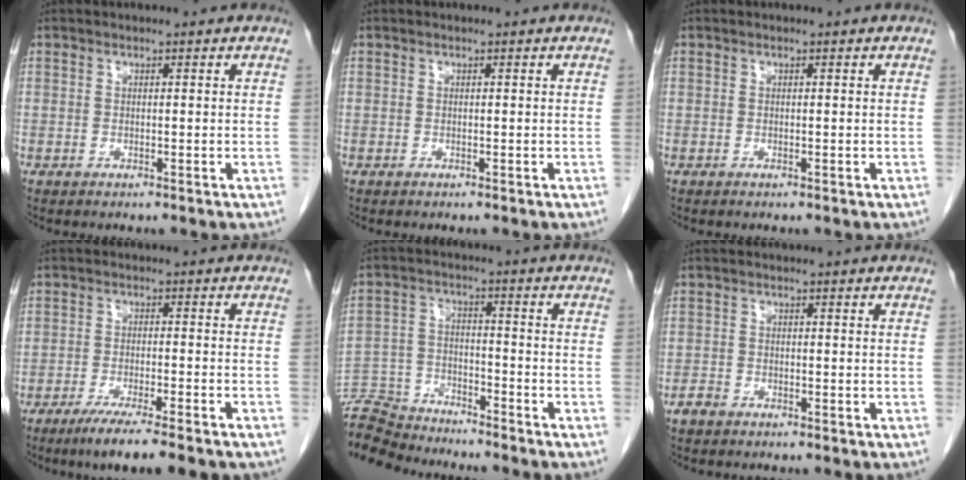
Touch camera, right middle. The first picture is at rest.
{"total": 0.0}
{"total": 0.0}
{"total": 9.2, "force": [-7.0, 0.4, 5.9], "torque": [-0.085, -0.020, -0.105]}
{"total": 10.2, "force": [-10.1, 0.8, 1.3], "torque": [-0.028, 0.000, -0.188]}
{"total": 1.3, "force": [-1.0, 0.8, 0.4], "torque": [-0.013, 0.003, -0.017]}